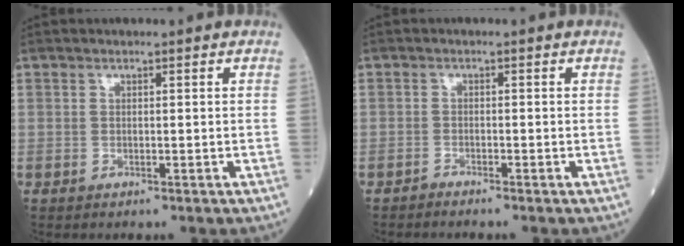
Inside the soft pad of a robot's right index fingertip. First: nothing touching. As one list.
[{"total": 1.0, "force": [-1.0, -0.2, 0.1], "torque": [-0.004, -0.001, -0.019]}]